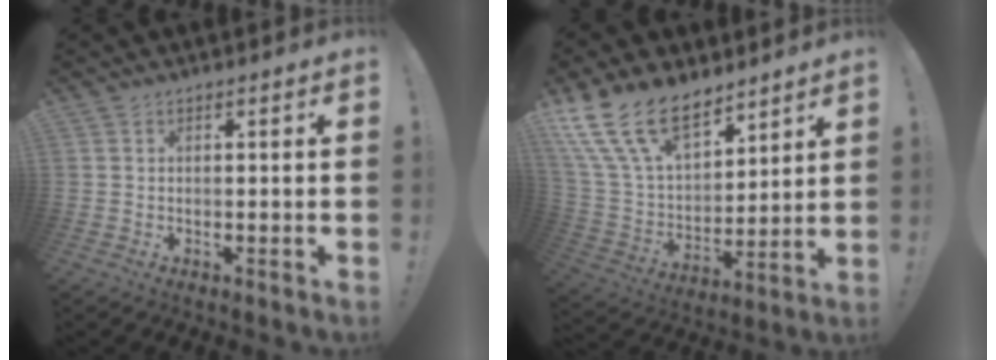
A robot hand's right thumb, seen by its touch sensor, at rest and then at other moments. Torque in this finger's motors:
{"motor_torque": [-0.53, 2.12, 1.48, 1.28, 0.11]}